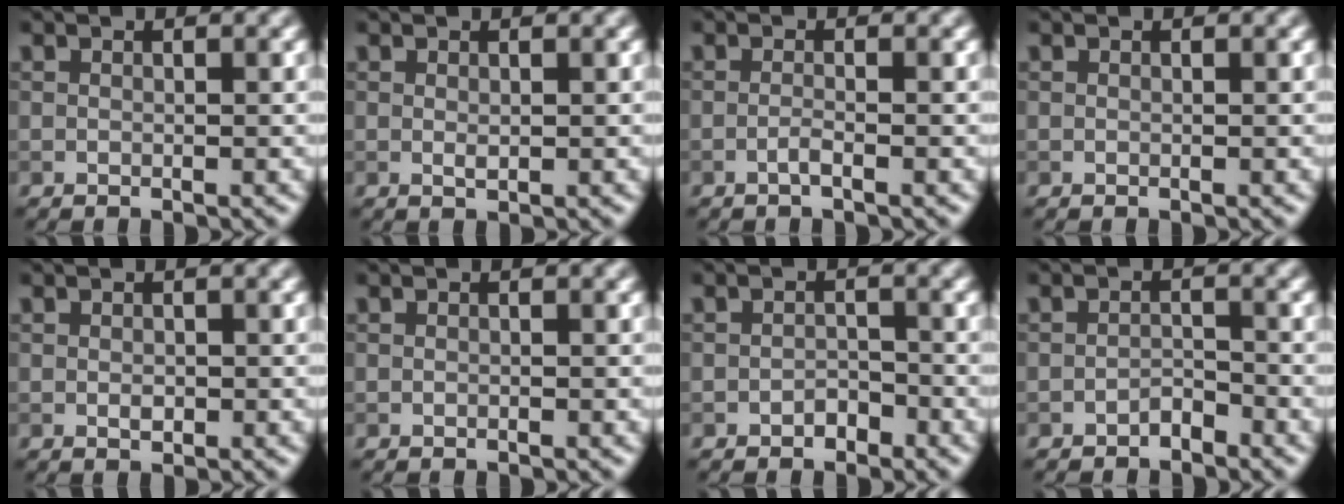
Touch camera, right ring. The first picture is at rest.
{"total": 0.6, "force": [0.1, 0.3, 0.6], "torque": [-0.010, -0.002, 0.002]}
{"total": 1.1, "force": [-0.5, 0.2, 0.9], "torque": [-0.015, 0.003, -0.014]}
{"total": 0.0}
{"total": 0.9, "force": [-0.1, 0.6, 0.6], "torque": [-0.008, -0.003, -0.001]}
{"total": 0.0}
{"total": 1.4, "force": [-0.9, 0.8, 0.5], "torque": [-0.005, 0.004, -0.015]}
{"total": 1.3, "force": [-1.1, 0.5, 0.5], "torque": [-0.006, 0.006, -0.020]}